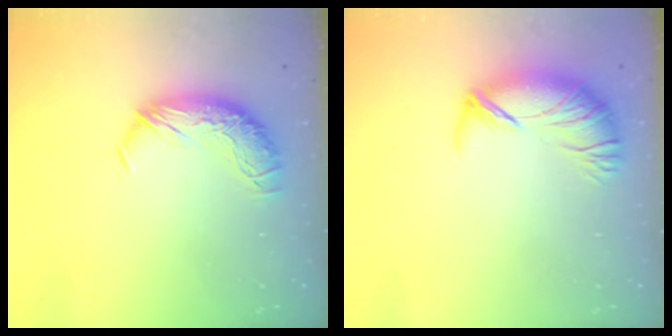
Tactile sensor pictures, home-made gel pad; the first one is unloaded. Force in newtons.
{"total": 2.8, "press": 1.9, "slide": 2.0}